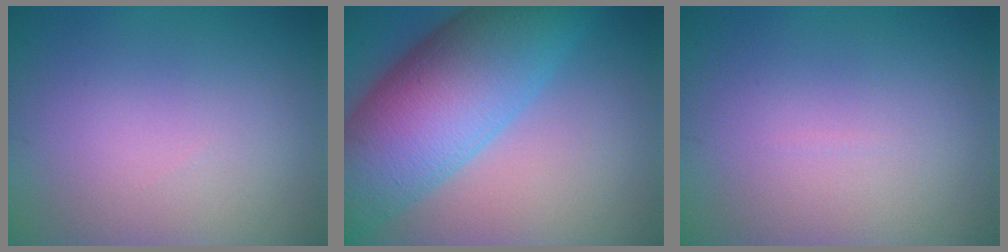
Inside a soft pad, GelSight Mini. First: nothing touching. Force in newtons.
{"total": 12.5, "press": 12.5, "slide": 0.3}
{"total": 0.0}